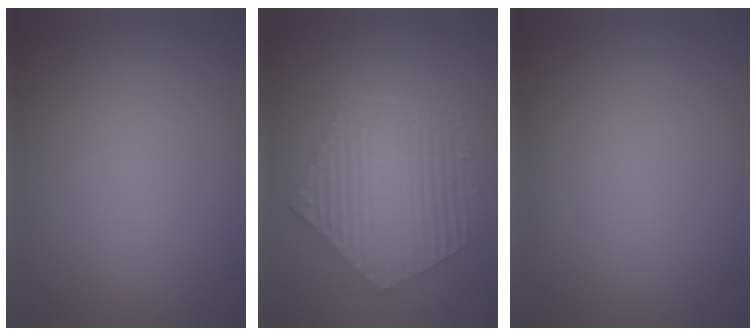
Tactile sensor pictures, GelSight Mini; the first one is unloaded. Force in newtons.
{"total": 5.9, "press": 4.8, "slide": 3.6}
{"total": 0.0}